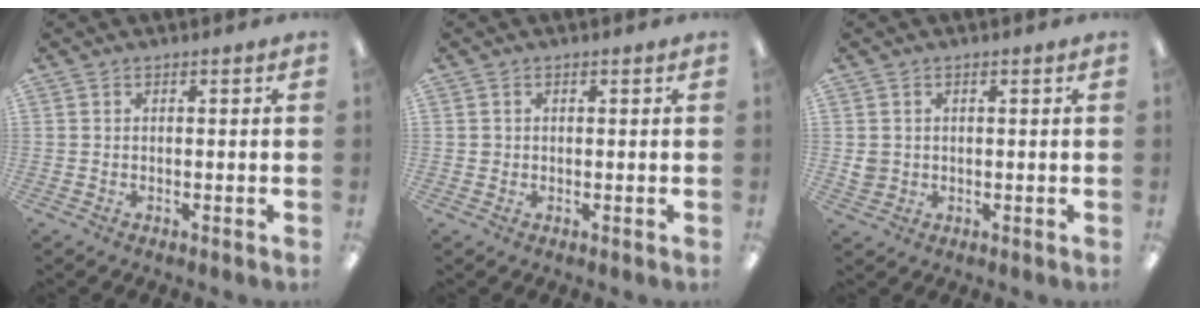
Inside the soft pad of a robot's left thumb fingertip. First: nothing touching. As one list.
[{"total": 0.8, "force": [0.2, 0.8, 0.0], "torque": [0.000, 0.006, 0.002]}, {"total": 2.5, "force": [0.5, 2.4, 0.6], "torque": [-0.006, 0.000, 0.008]}]